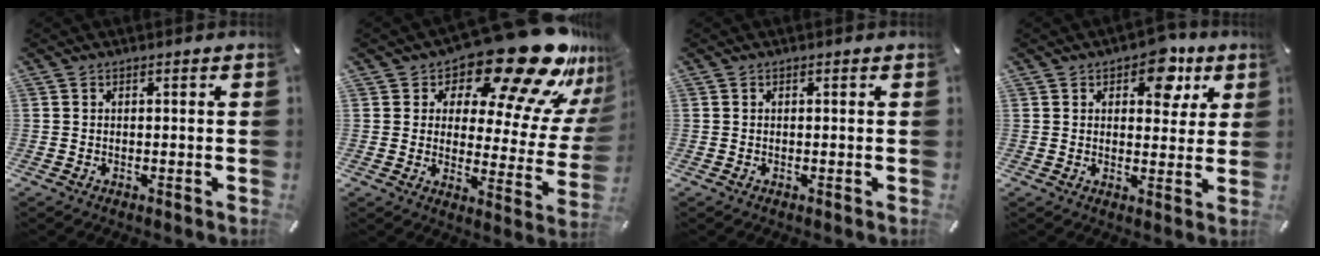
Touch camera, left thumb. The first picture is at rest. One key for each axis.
{"total": 23.7, "fx": 16.8, "fy": 9.0, "fz": 14.1, "tx": -0.182, "ty": -0.131, "tz": 0.270}
{"total": 0.0}
{"total": 8.5, "fx": 4.5, "fy": 5.3, "fz": 4.8, "tx": -0.038, "ty": -0.020, "tz": 0.069}